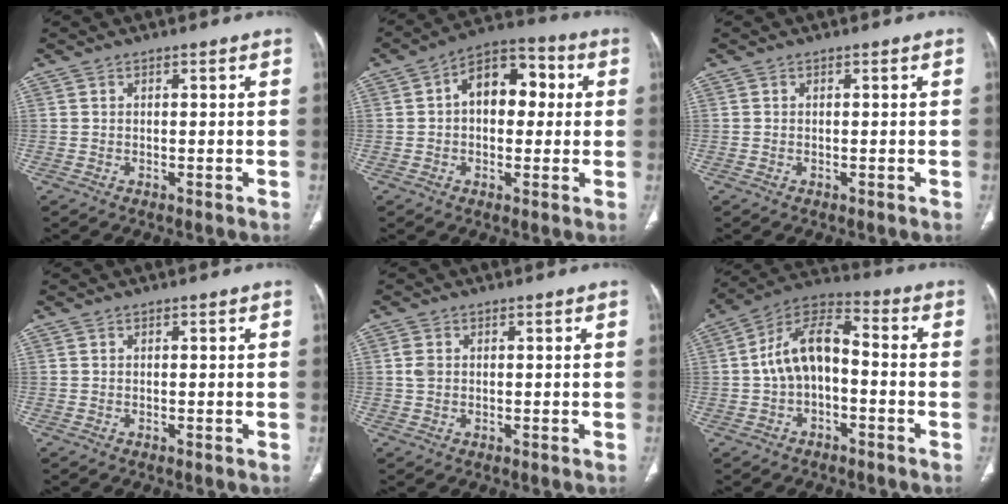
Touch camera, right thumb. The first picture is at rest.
{"total": 9.6, "force": [1.1, 6.4, 7.2], "torque": [-0.078, 0.030, 0.009]}
{"total": 0.0}
{"total": 0.0}
{"total": 1.9, "force": [0.3, 1.4, 1.2], "torque": [-0.030, 0.002, 0.007]}
{"total": 11.7, "force": [-1.1, 6.9, 9.4], "torque": [-0.161, 0.045, -0.032]}